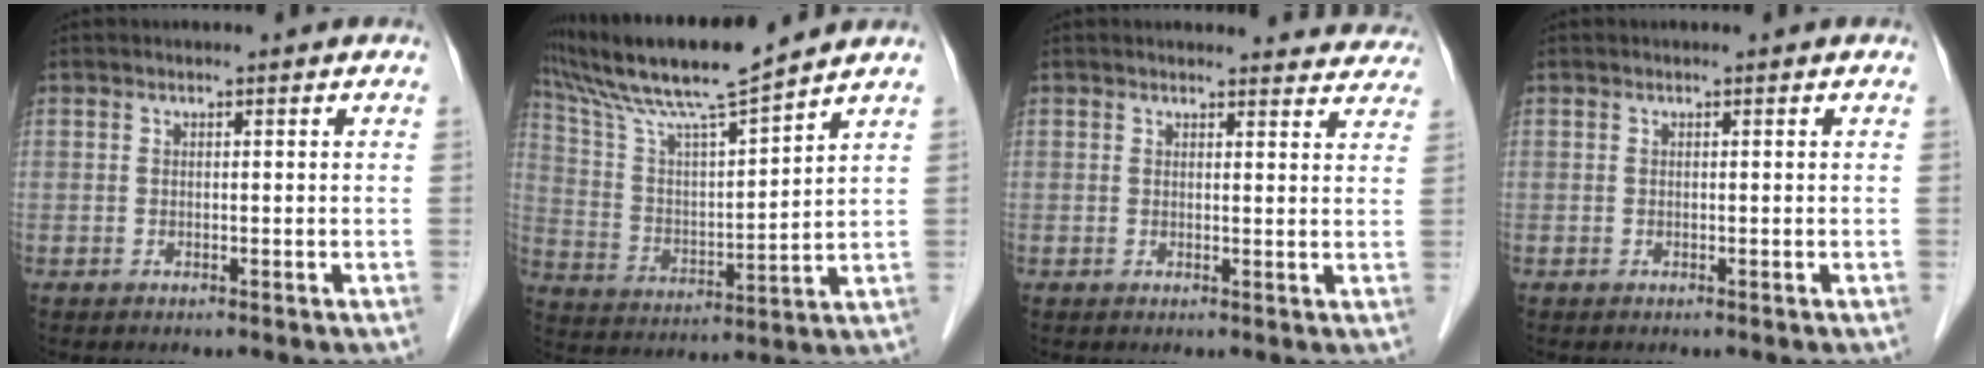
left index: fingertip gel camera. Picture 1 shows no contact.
{"total": 14.4, "force": [12.4, -0.7, 7.2], "torque": [-0.144, 0.014, 0.227]}
{"total": 9.1, "force": [8.8, 2.5, 0.5], "torque": [0.033, -0.006, 0.064]}
{"total": 0.0}